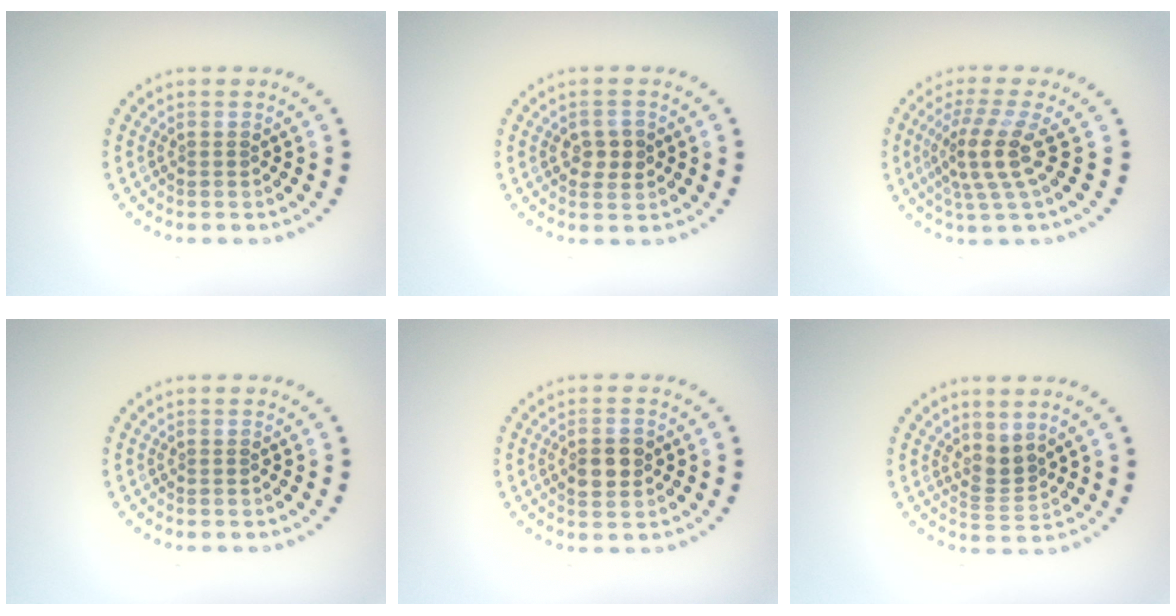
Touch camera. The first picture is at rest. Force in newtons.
{"total": 2.2, "press": 2.2, "slide": 0.3}
{"total": 3.8, "press": 2.9, "slide": 2.5}
{"total": 0.0}
{"total": 2.8, "press": 2.8, "slide": 0.1}
{"total": 2.3, "press": 1.6, "slide": 1.6}